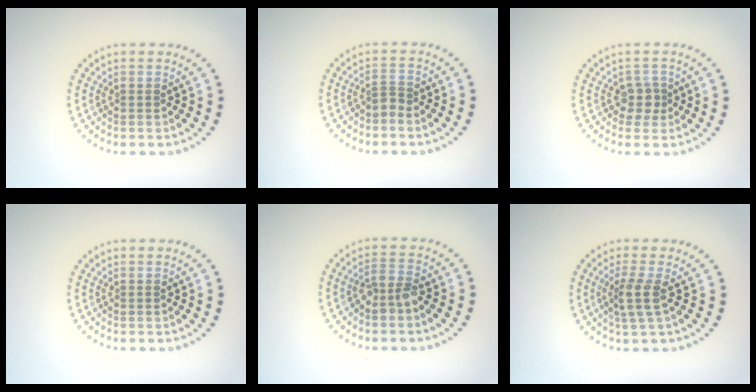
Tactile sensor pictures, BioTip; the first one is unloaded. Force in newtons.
{"total": 1.0, "press": 0.6, "slide": 0.8}
{"total": 1.8, "press": 1.5, "slide": 1.0}
{"total": 0.0}
{"total": 2.3, "press": 2.0, "slide": 1.0}
{"total": 2.4, "press": 1.9, "slide": 1.5}